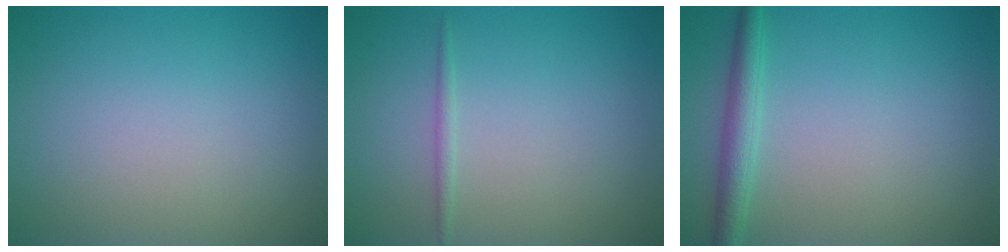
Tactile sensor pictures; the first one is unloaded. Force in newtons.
{"total": 0.7, "press": 0.7, "slide": 0.0}
{"total": 2.4, "press": 2.4, "slide": 0.0}